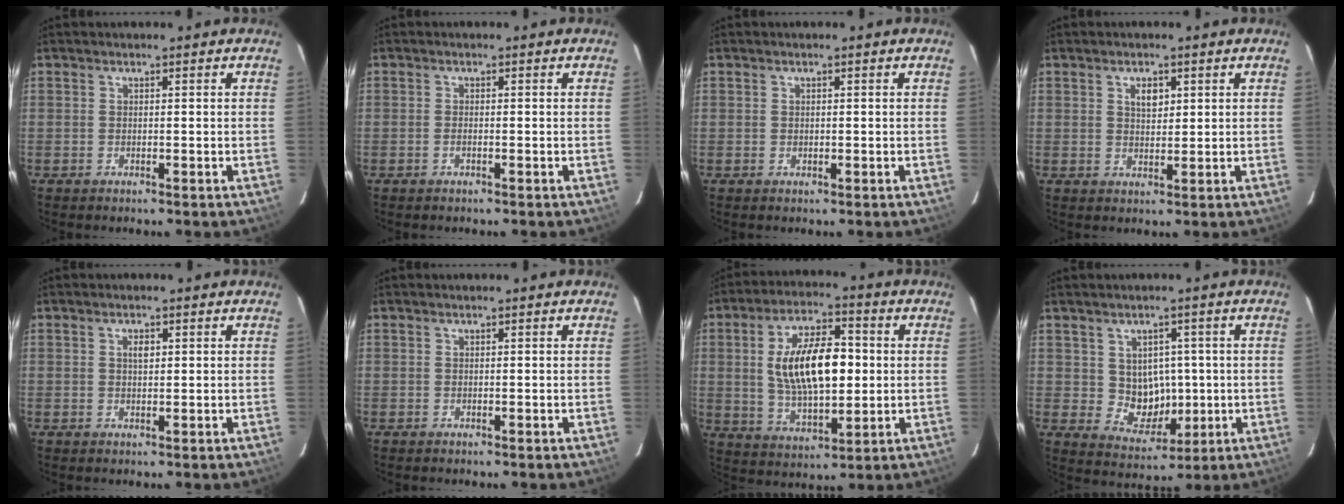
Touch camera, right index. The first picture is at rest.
{"total": 0.8, "force": [-0.4, 0.3, 0.6], "torque": [-0.014, 0.000, -0.008]}
{"total": 0.6, "force": [0.1, 0.6, 0.1], "torque": [0.000, 0.001, 0.002]}
{"total": 3.0, "force": [1.3, 1.8, 2.1], "torque": [-0.032, 0.004, 0.022]}
{"total": 1.5, "force": [0.5, 0.9, 1.2], "torque": [-0.019, 0.004, 0.008]}
{"total": 0.0}
{"total": 15.7, "force": [1.3, 7.3, 13.9], "torque": [-0.249, 0.011, 0.033]}
{"total": 7.2, "force": [0.4, 6.6, 2.8], "torque": [-0.056, 0.004, 0.024]}